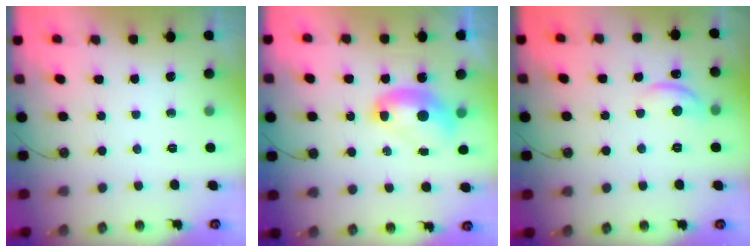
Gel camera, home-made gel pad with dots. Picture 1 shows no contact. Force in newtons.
{"total": 2.6, "press": 2.6, "slide": 0.2}
{"total": 4.5, "press": 4.4, "slide": 0.7}